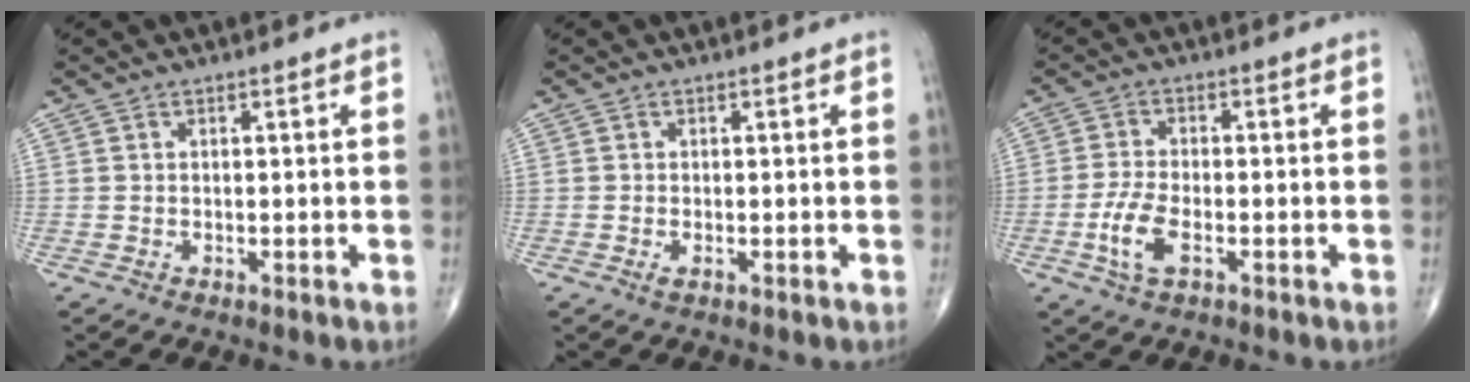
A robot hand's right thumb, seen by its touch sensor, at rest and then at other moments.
{"total": 0.8, "force": [-0.3, 0.3, 0.7], "torque": [-0.019, -0.003, -0.008]}
{"total": 5.9, "force": [-2.1, 2.5, 4.9], "torque": [-0.111, 0.006, -0.041]}